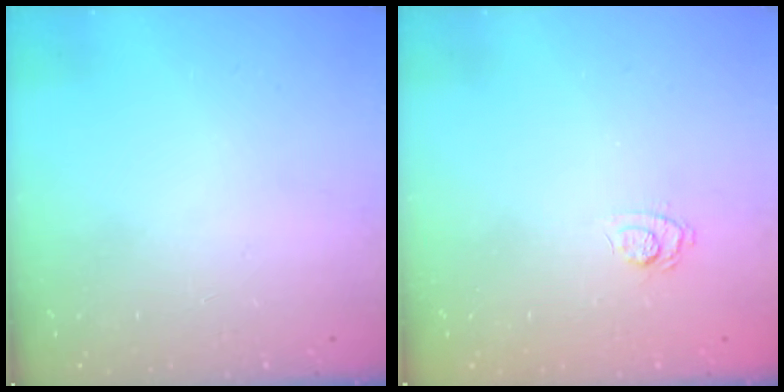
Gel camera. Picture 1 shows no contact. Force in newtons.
{"total": 6.9, "press": 6.7, "slide": 1.5}